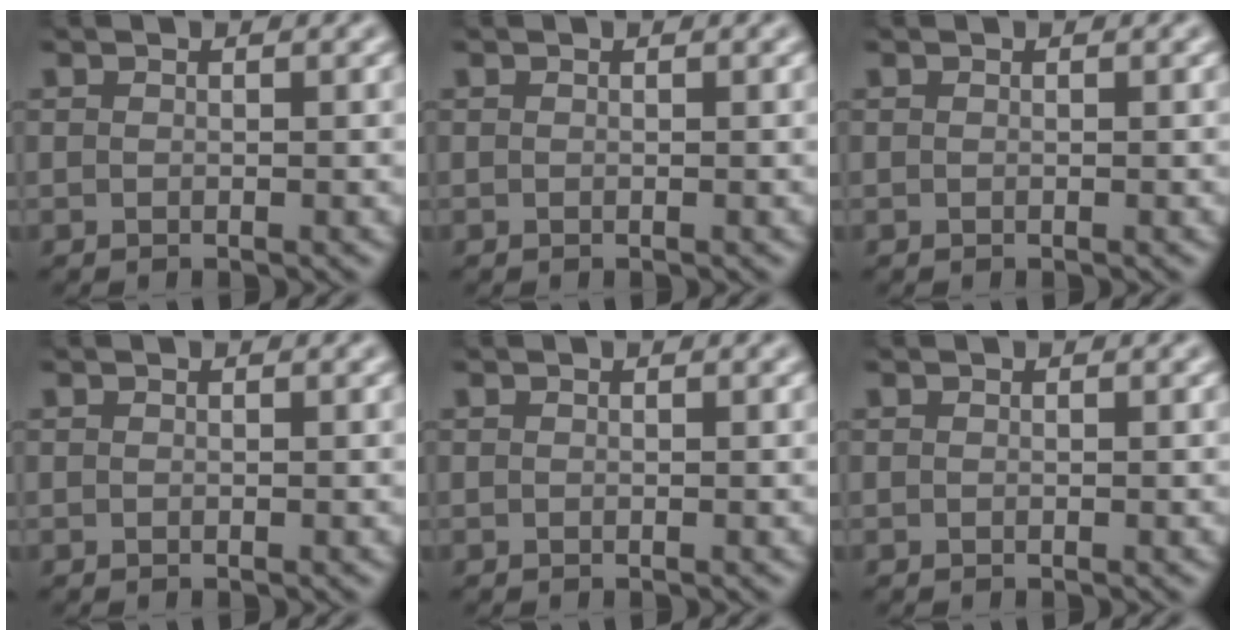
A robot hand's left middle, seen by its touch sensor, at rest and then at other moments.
{"total": 0.0}
{"total": 0.0}
{"total": 0.0}
{"total": 0.0}
{"total": 0.0}